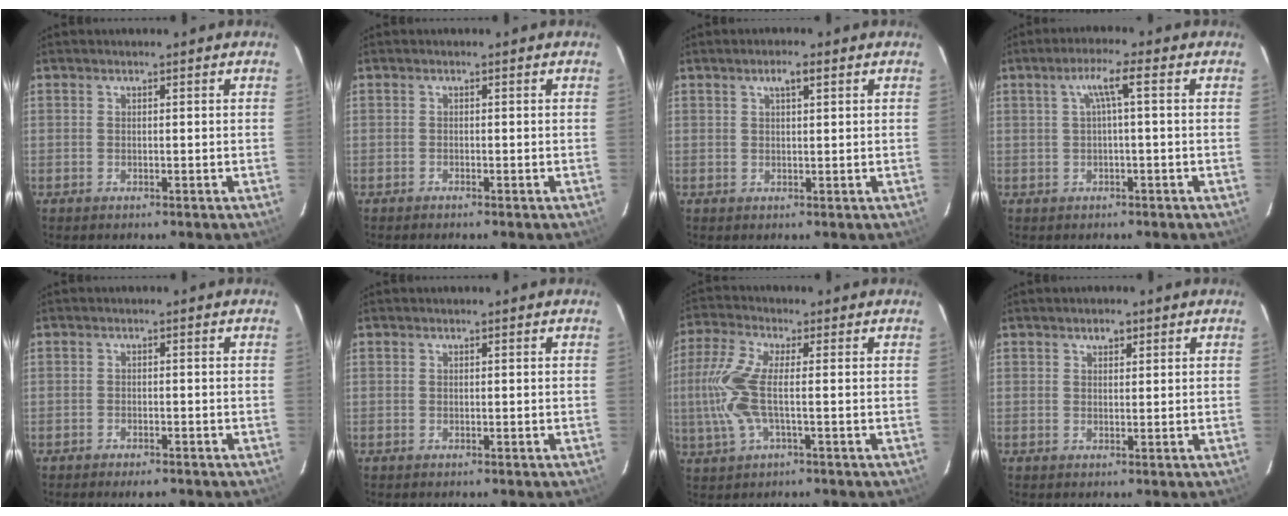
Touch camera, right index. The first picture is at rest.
{"total": 0.5, "force": [-0.5, 0.0, 0.1], "torque": [-0.001, -0.001, -0.011]}
{"total": 2.4, "force": [1.3, 0.6, 2.0], "torque": [-0.036, 0.008, 0.023]}
{"total": 3.7, "force": [0.4, -0.1, 3.7], "torque": [-0.074, 0.008, 0.010]}
{"total": 3.2, "force": [-2.7, 1.1, 1.3], "torque": [-0.033, -0.006, -0.042]}
{"total": 0.0}
{"total": 9.1, "force": [-1.0, 2.4, 8.7], "torque": [-0.204, 0.001, -0.019]}
{"total": 1.8, "force": [1.1, 1.0, 0.9], "torque": [-0.014, 0.007, 0.018]}